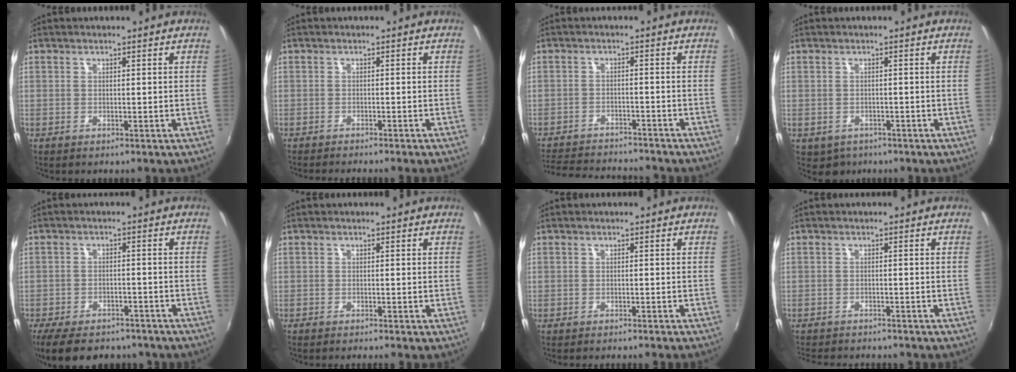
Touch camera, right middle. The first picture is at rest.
{"total": 3.1, "force": [-2.8, -0.3, 1.2], "torque": [-0.036, -0.008, -0.046]}
{"total": 13.9, "force": [-12.7, 2.6, 4.9], "torque": [-0.114, -0.009, -0.189]}
{"total": 2.8, "force": [-1.3, 2.3, 0.8], "torque": [-0.022, -0.005, -0.013]}
{"total": 15.0, "force": [-11.9, 5.9, 6.9], "torque": [-0.150, -0.024, -0.172]}
{"total": 1.3, "force": [-1.2, -0.2, 0.4], "torque": [-0.009, -0.008, -0.023]}
{"total": 2.8, "force": [-2.6, -0.1, 1.0], "torque": [-0.032, -0.009, -0.040]}
{"total": 7.8, "force": [-7.2, 1.7, 2.5], "torque": [-0.065, -0.018, -0.109]}